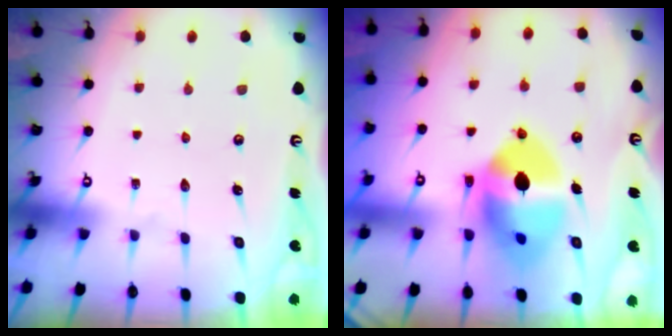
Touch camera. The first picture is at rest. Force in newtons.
{"total": 15.8, "press": 15.7, "slide": 2.2}